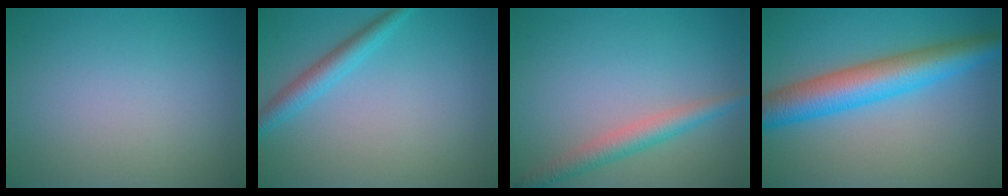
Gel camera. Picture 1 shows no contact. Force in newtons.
{"total": 2.6, "press": 2.5, "slide": 0.1}
{"total": 2.9, "press": 2.9, "slide": 0.1}
{"total": 7.4, "press": 7.4, "slide": 0.0}